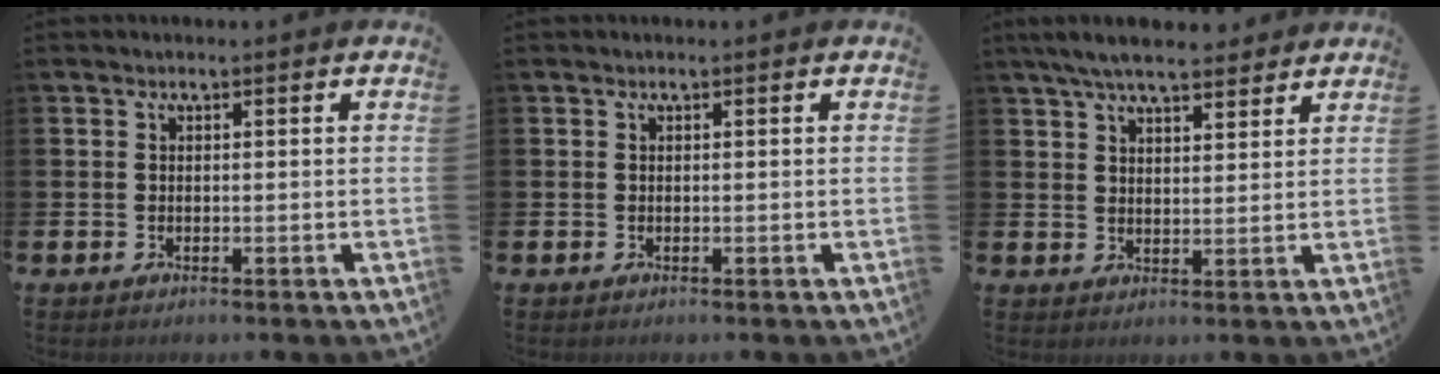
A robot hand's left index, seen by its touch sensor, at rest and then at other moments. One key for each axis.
{"total": 0.0}
{"total": 6.4, "fx": 5.9, "fy": 1.3, "fz": 2.1, "tx": -0.054, "ty": -0.017, "tz": 0.109}